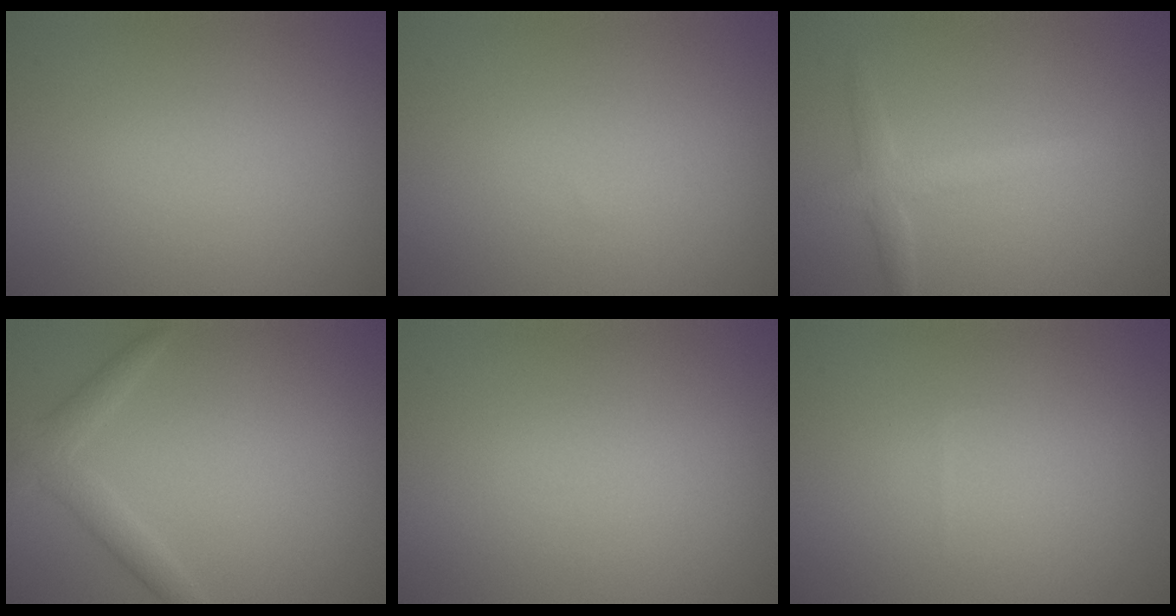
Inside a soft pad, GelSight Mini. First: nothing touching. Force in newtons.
{"total": 0.0}
{"total": 2.3, "press": 2.3, "slide": 0.1}
{"total": 2.2, "press": 2.2, "slide": 0.1}
{"total": 0.0}
{"total": 0.0}